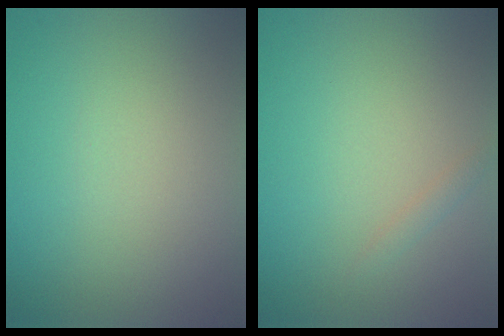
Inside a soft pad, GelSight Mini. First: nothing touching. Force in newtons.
{"total": 0.7, "press": 0.7, "slide": 0.1}